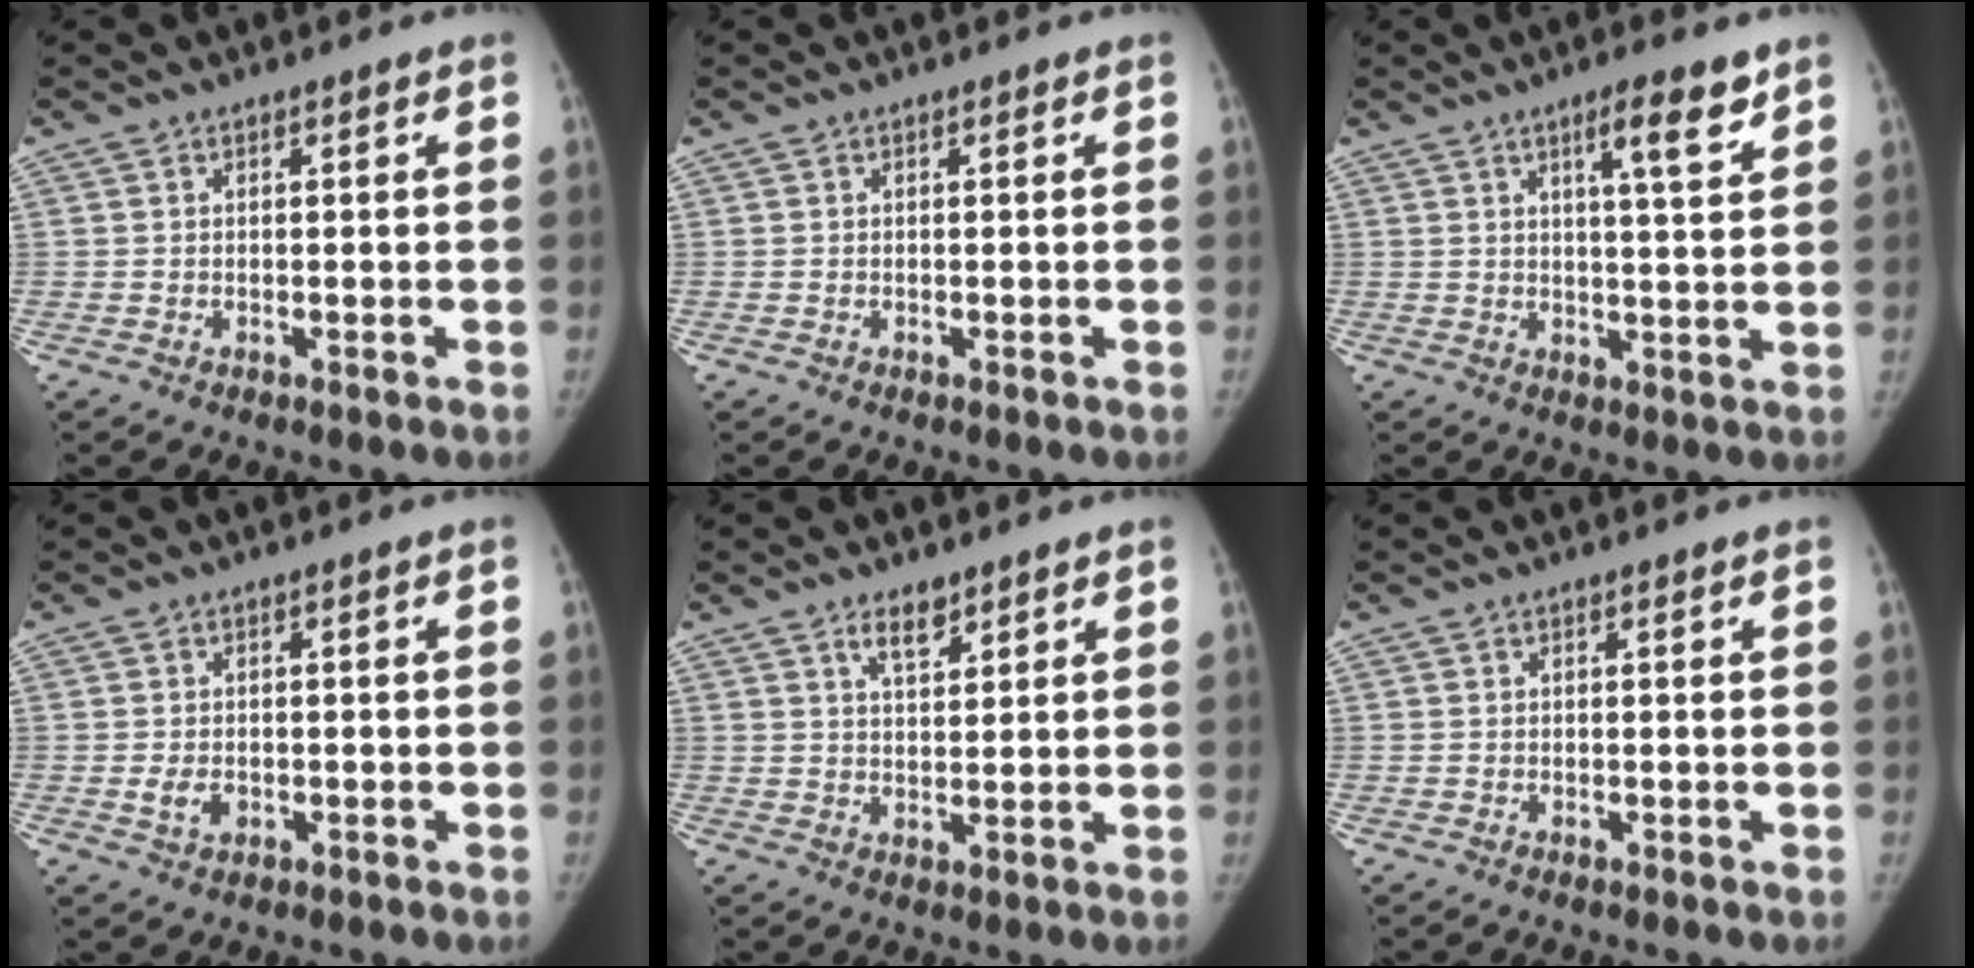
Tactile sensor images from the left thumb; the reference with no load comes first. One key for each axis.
{"total": 0.0}
{"total": 6.7, "fx": 4.1, "fy": 0.9, "fz": 5.2, "tx": -0.076, "ty": -0.026, "tz": 0.063}
{"total": 2.7, "fx": -0.6, "fy": 1.9, "fz": 1.8, "tx": -0.027, "ty": 0.001, "tz": -0.008}
{"total": 4.2, "fx": 2.9, "fy": 1.8, "fz": 2.4, "tx": -0.026, "ty": -0.021, "tz": 0.050}
{"total": 0.0}